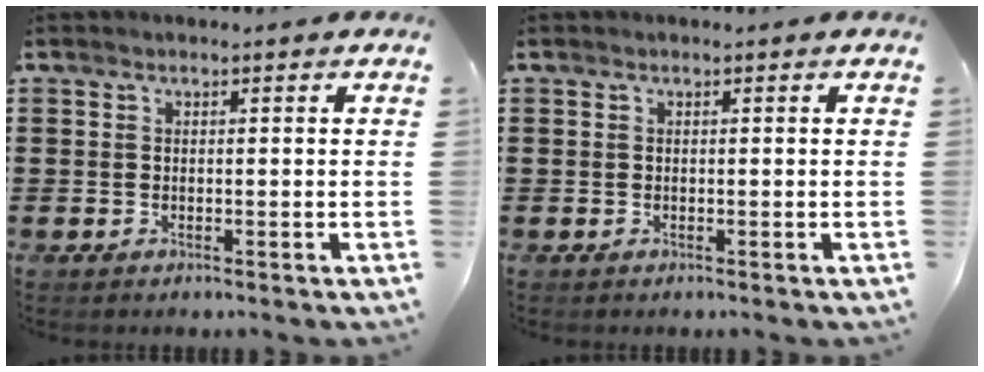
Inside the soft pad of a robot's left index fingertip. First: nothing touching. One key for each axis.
{"total": 0.0}